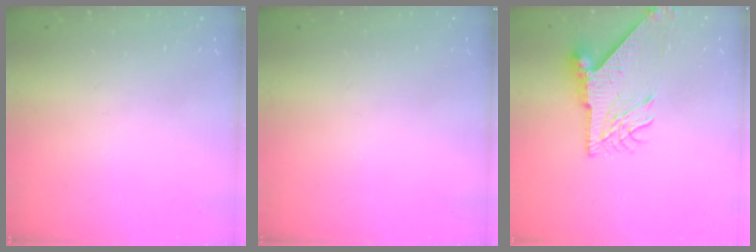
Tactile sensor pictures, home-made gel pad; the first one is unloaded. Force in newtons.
{"total": 0.0}
{"total": 10.4, "press": 10.3, "slide": 1.3}